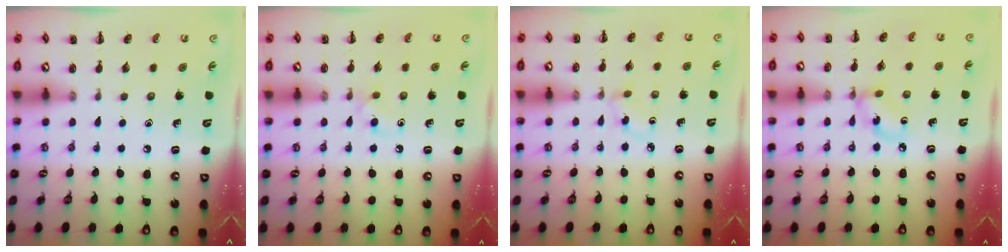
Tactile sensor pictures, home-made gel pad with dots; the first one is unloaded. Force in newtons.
{"total": 4.8, "press": 4.6, "slide": 1.5}
{"total": 2.6, "press": 2.3, "slide": 1.1}
{"total": 5.0, "press": 4.9, "slide": 1.2}